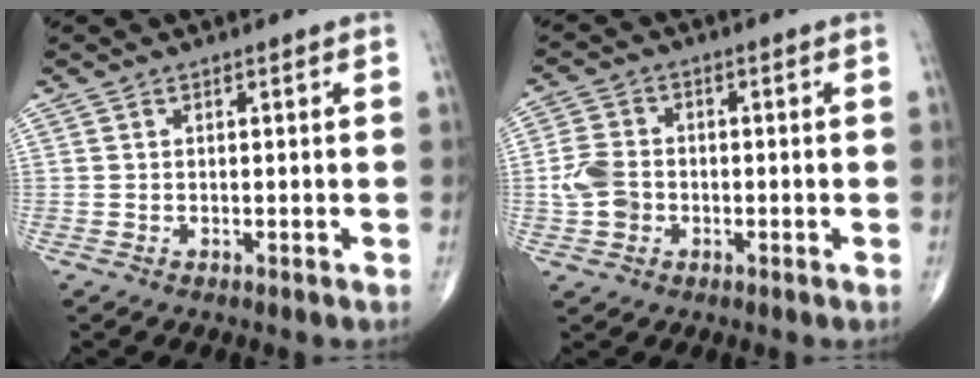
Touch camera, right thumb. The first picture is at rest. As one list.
[{"total": 5.8, "force": [-1.1, 4.6, 3.4], "torque": [-0.060, 0.011, -0.026]}]